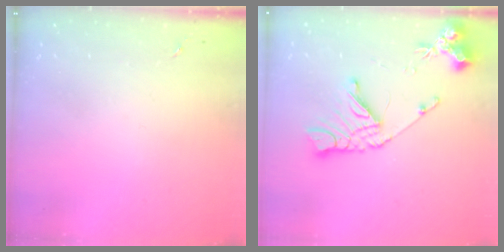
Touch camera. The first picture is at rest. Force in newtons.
{"total": 15.4, "press": 15.3, "slide": 1.8}